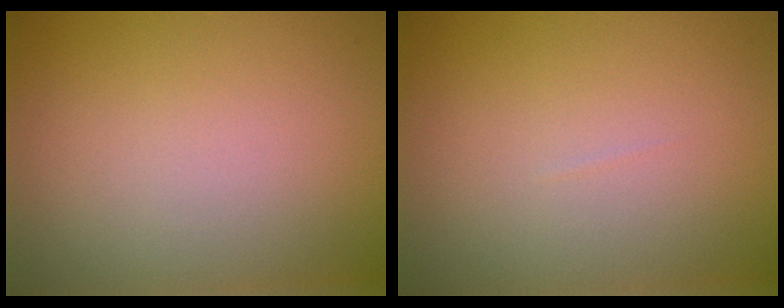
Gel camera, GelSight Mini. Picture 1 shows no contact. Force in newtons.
{"total": 0.0}